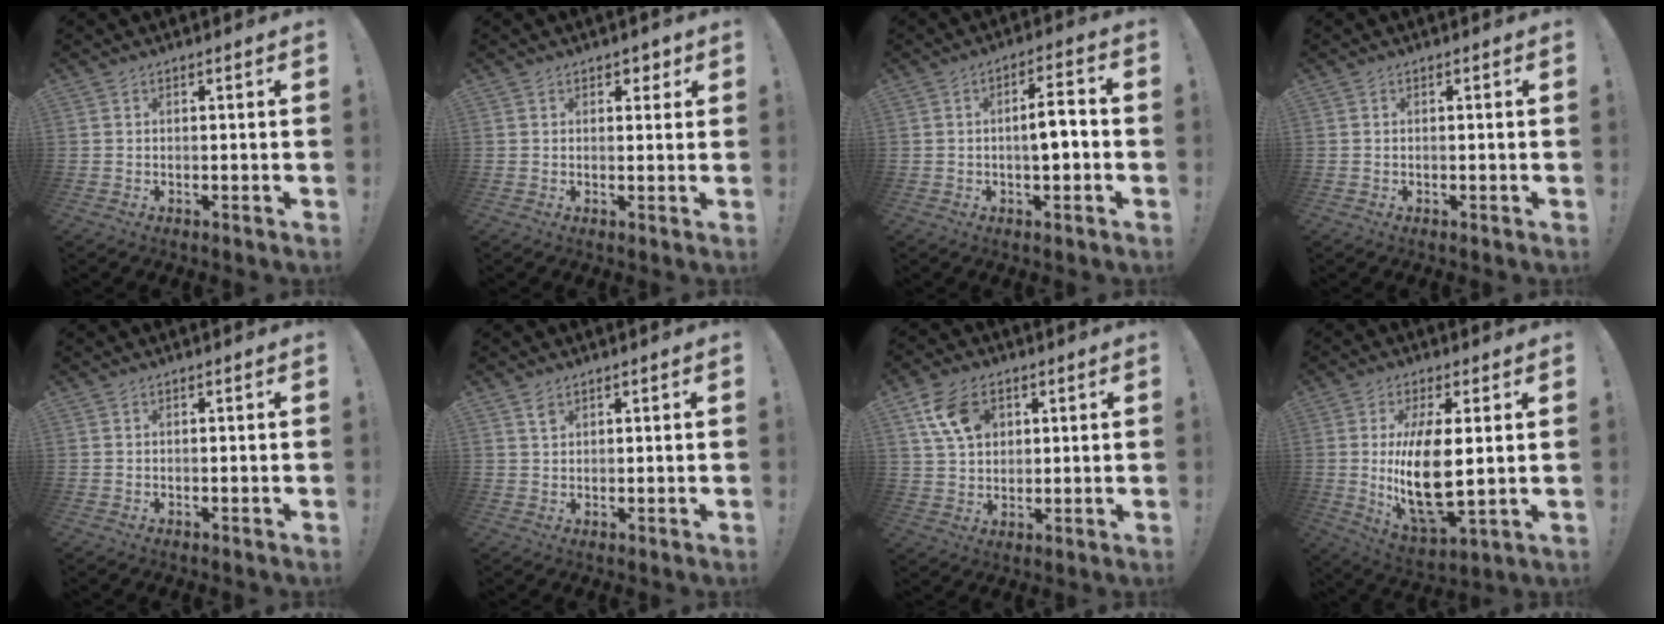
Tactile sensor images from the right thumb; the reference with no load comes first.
{"total": 2.3, "force": [1.4, 1.7, 0.8], "torque": [0.009, -0.010, 0.020]}
{"total": 6.4, "force": [-1.1, 1.9, 6.0], "torque": [-0.089, 0.007, -0.022]}
{"total": 0.0}
{"total": 0.0}
{"total": 2.2, "force": [1.6, 1.2, 0.8], "torque": [-0.005, -0.008, 0.028]}
{"total": 11.6, "force": [5.2, 8.2, 6.4], "torque": [-0.102, -0.008, 0.102]}
{"total": 16.0, "force": [1.3, 6.7, 14.5], "torque": [-0.279, -0.025, 0.019]}